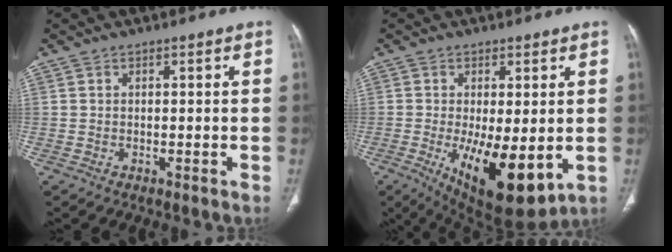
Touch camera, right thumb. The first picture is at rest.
{"total": 14.8, "force": [-3.1, 5.7, 13.3], "torque": [-0.211, -0.029, -0.028]}